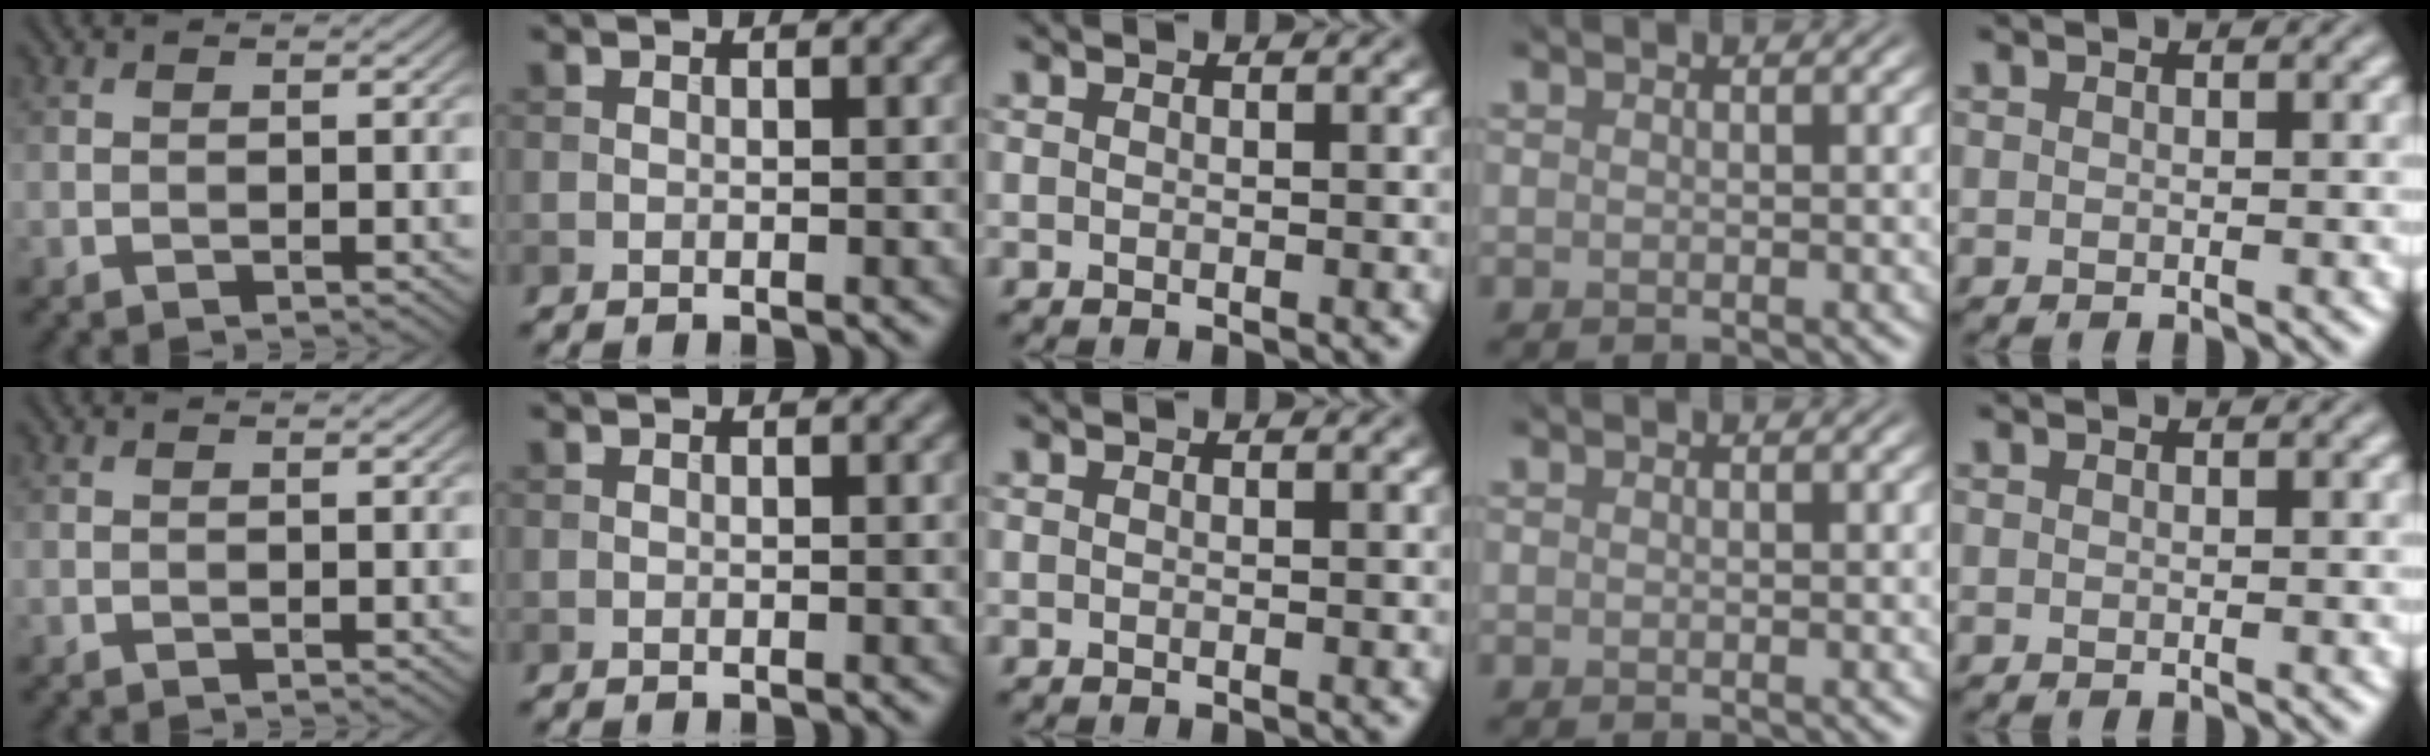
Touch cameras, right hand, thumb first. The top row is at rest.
{}